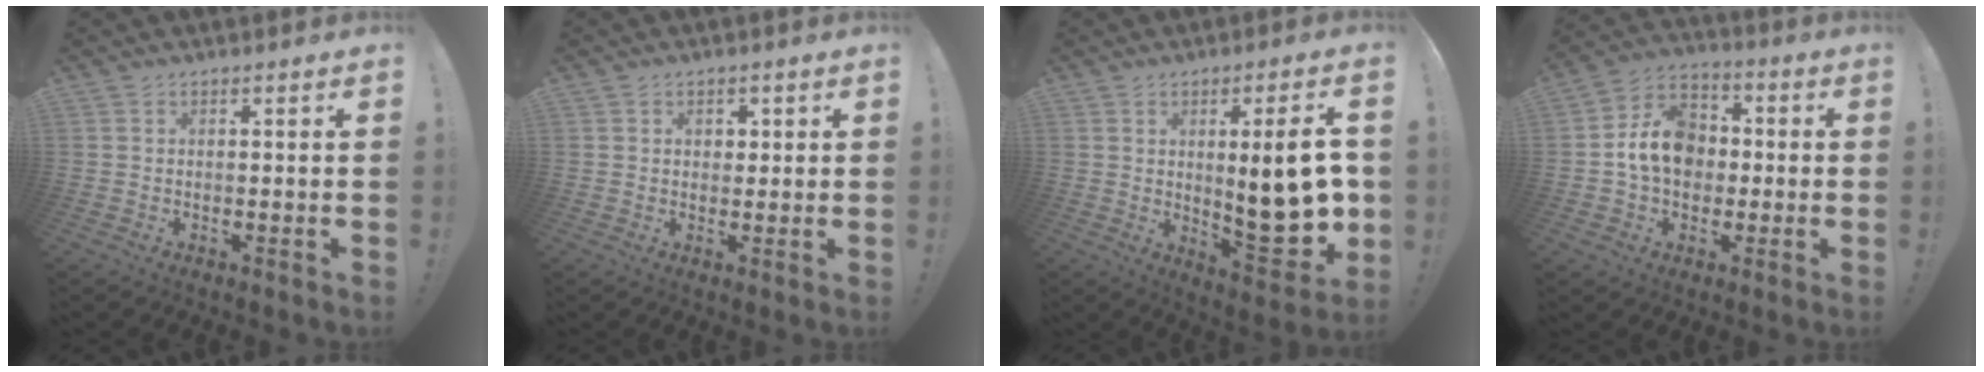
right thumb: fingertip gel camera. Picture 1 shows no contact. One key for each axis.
{"total": 2.0, "fx": 0.6, "fy": 1.8, "fz": 0.7, "tx": 0.005, "ty": -0.004, "tz": 0.006}
{"total": 19.5, "fx": 0.1, "fy": 5.9, "fz": 18.6, "tx": -0.249, "ty": -0.017, "tz": 0.007}
{"total": 13.5, "fx": 0.0, "fy": 10.8, "fz": 8.1, "tx": -0.123, "ty": 0.017, "tz": 0.006}